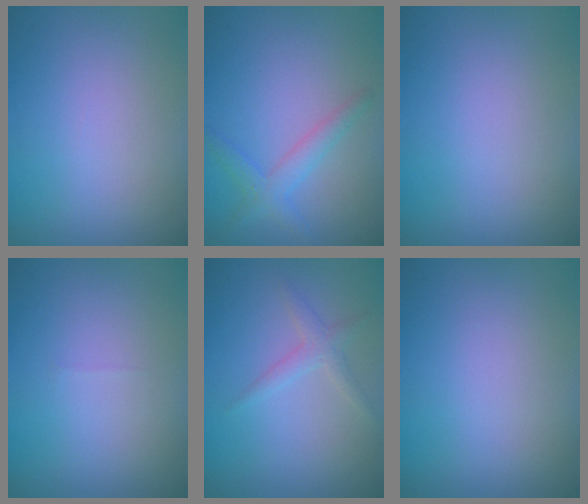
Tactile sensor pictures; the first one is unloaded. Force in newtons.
{"total": 2.2, "press": 2.2, "slide": 0.0}
{"total": 0.0}
{"total": 0.0}
{"total": 1.6, "press": 1.6, "slide": 0.0}
{"total": 0.0}